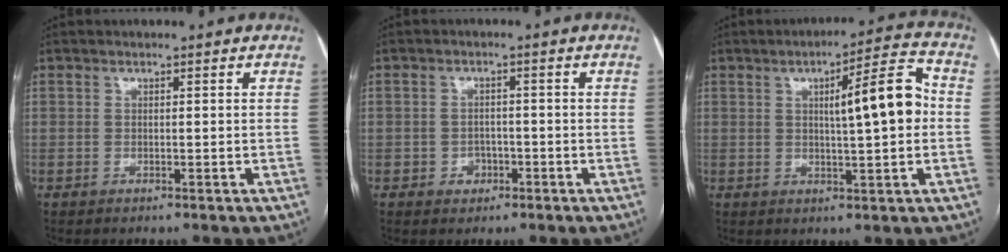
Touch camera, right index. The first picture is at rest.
{"total": 2.6, "force": [-1.1, 2.1, 0.9], "torque": [-0.005, 0.008, -0.013]}
{"total": 10.1, "force": [1.0, 1.4, 10.0], "torque": [-0.142, 0.023, 0.016]}